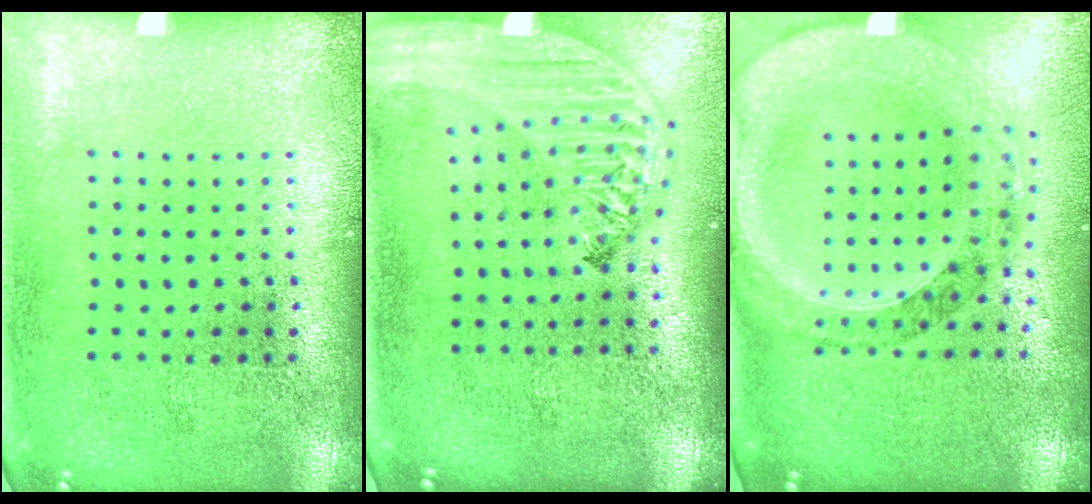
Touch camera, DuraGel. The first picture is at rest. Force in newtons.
{"total": 3.2, "press": 2.5, "slide": 2.0}
{"total": 1.6, "press": 1.5, "slide": 0.6}